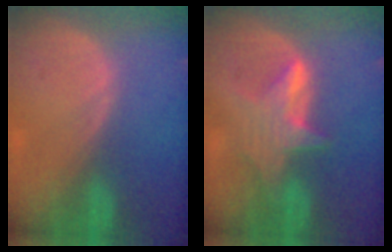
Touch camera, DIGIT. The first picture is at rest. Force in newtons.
{"total": 5.8, "press": 5.8, "slide": 0.8}